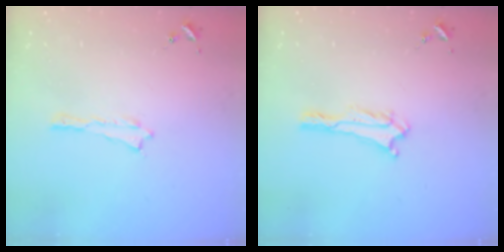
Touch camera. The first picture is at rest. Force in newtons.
{"total": 0.6, "press": 0.6, "slide": 0.1}